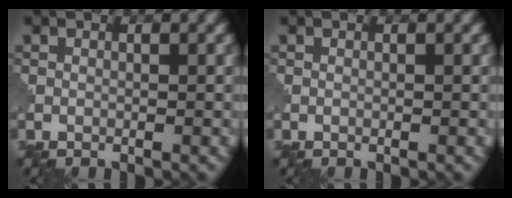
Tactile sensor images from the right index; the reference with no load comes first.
{"total": 0.0}